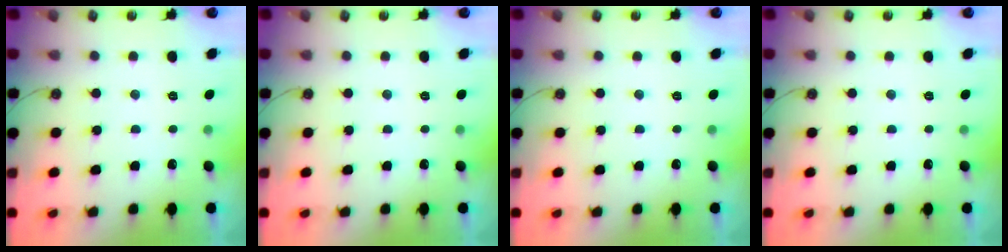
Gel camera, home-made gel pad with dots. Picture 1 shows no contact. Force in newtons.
{"total": 0.0}
{"total": 0.0}
{"total": 0.0}